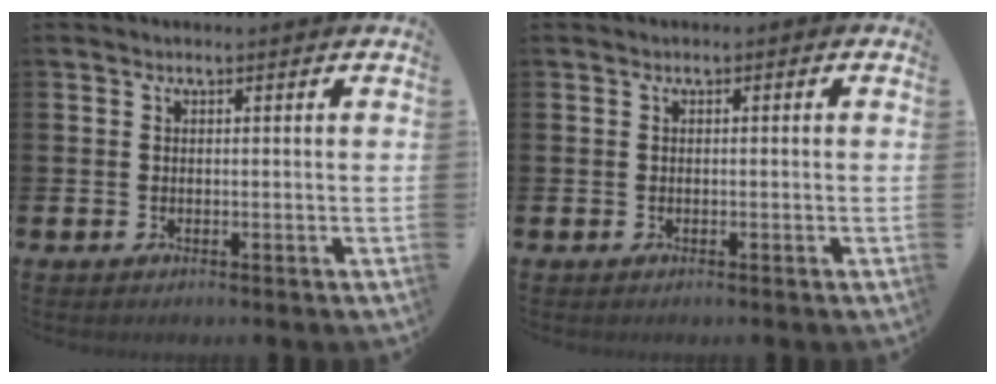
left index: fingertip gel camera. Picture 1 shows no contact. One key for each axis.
{"total": 0.7, "fx": -0.7, "fy": 0.1, "fz": -0.2, "tx": 0.004, "ty": 0.001, "tz": -0.015}